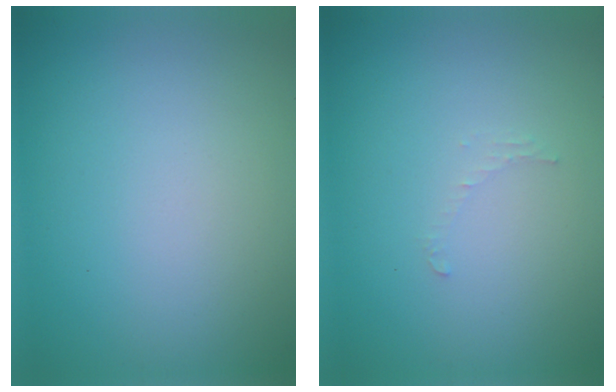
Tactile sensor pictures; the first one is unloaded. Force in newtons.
{"total": 0.7, "press": 0.7, "slide": 0.1}